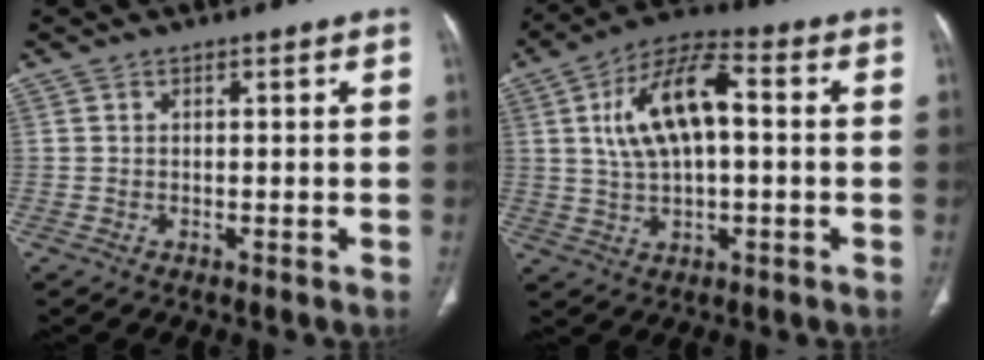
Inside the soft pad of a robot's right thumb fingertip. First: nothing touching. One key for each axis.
{"total": 13.5, "fx": 1.9, "fy": 6.2, "fz": 11.8, "tx": -0.217, "ty": 0.024, "tz": 0.029}